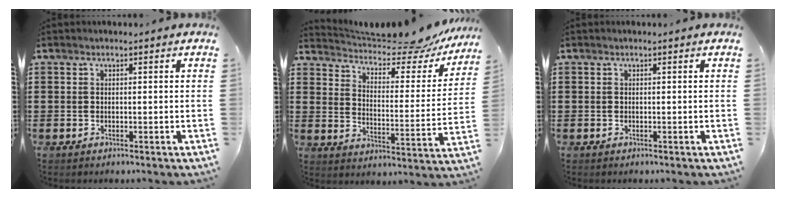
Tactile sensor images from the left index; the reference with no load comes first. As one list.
[{"total": 7.3, "force": [6.8, 1.0, 2.4], "torque": [-0.055, -0.052, 0.112]}, {"total": 0.0}]